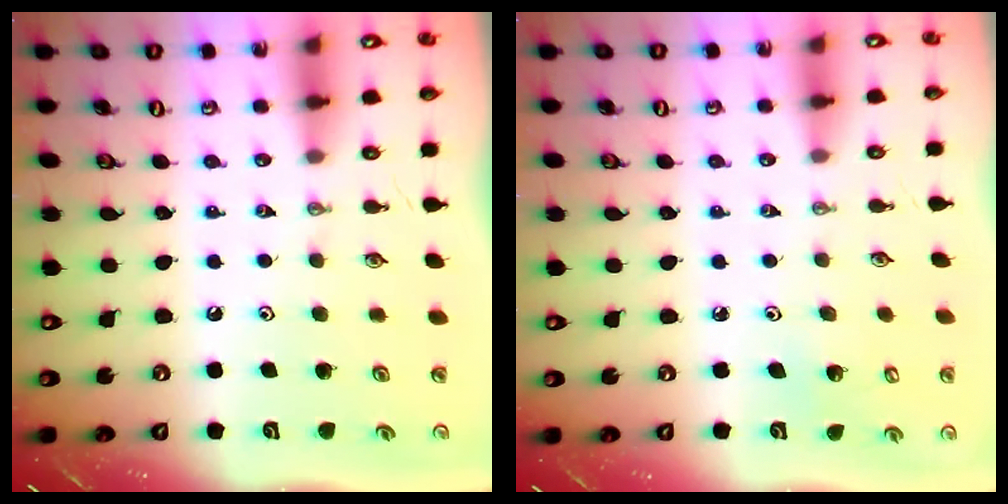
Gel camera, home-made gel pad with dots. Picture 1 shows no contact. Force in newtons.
{"total": 3.1, "press": 3.1, "slide": 0.2}